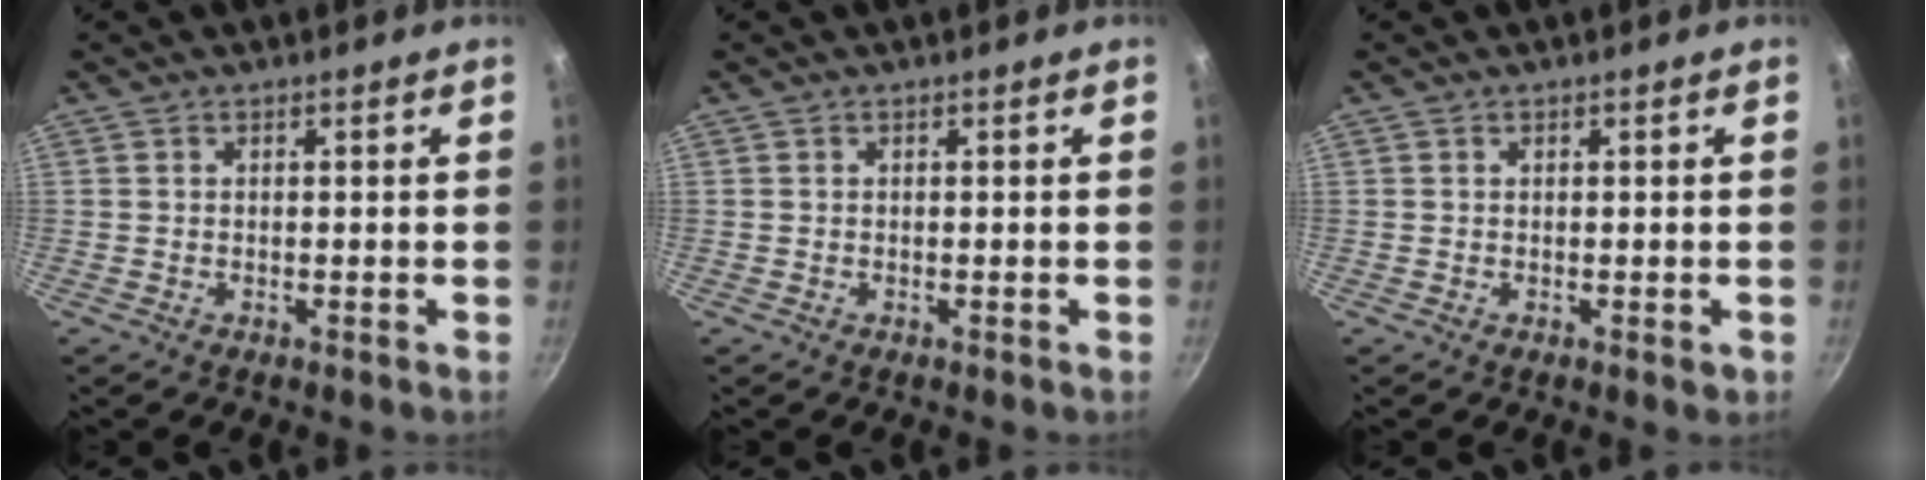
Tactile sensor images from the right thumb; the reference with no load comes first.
{"total": 0.0}
{"total": 0.9, "force": [0.0, 0.5, 0.8], "torque": [-0.007, 0.000, 0.000]}